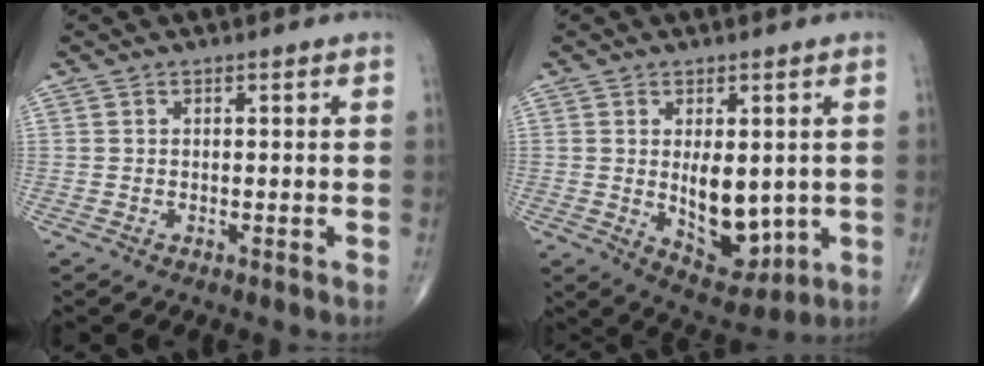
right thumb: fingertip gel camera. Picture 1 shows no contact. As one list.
[{"total": 10.0, "force": [-0.2, 5.6, 8.3], "torque": [-0.085, -0.019, 0.017]}]